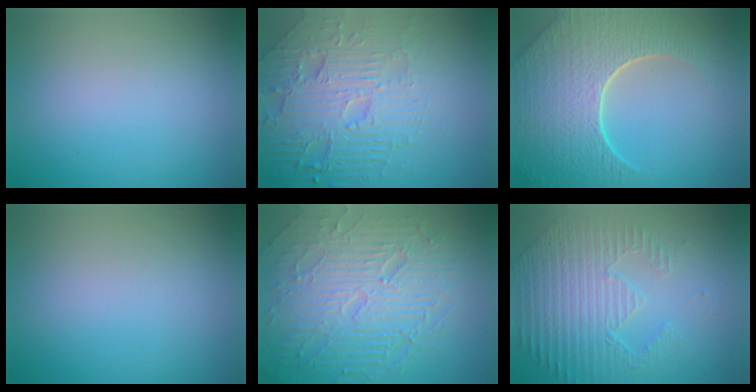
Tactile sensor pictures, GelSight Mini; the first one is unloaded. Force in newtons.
{"total": 7.6, "press": 5.7, "slide": 5.1}
{"total": 8.7, "press": 6.1, "slide": 6.3}
{"total": 0.0}
{"total": 9.7, "press": 6.2, "slide": 7.4}
{"total": 4.8, "press": 3.5, "slide": 3.3}